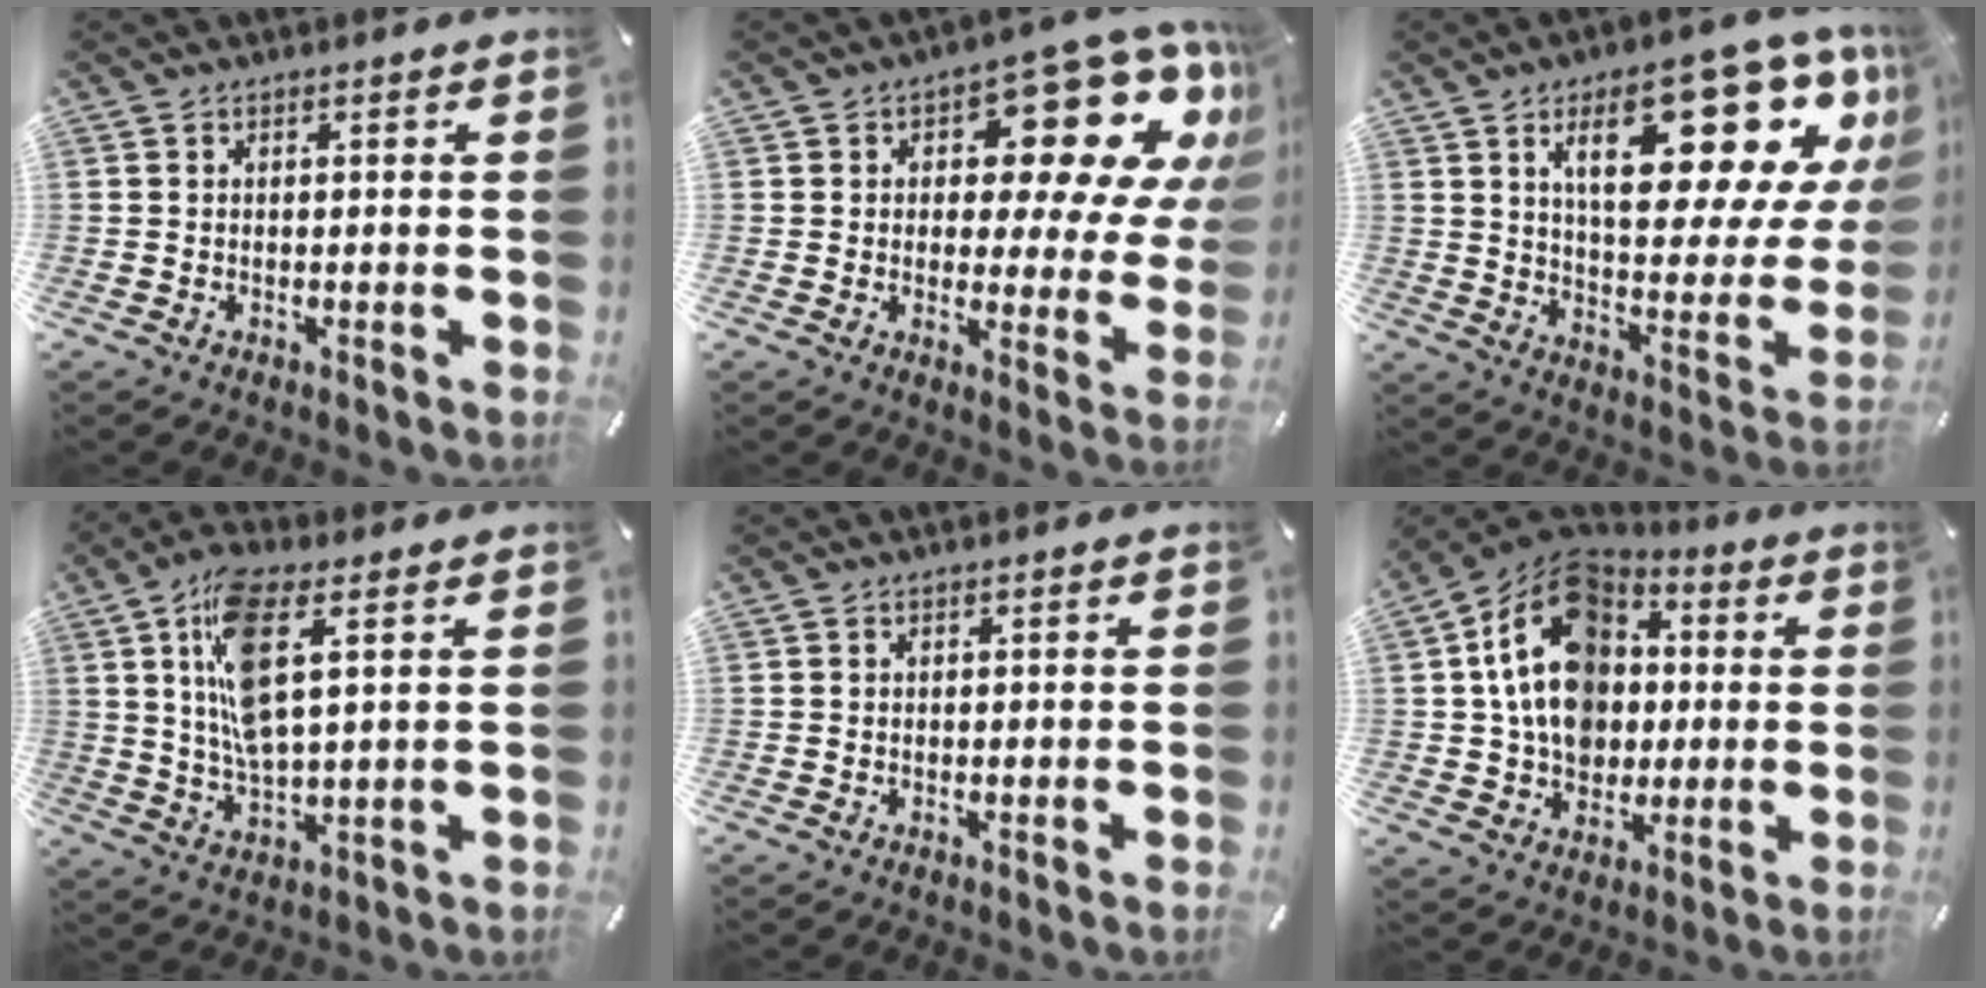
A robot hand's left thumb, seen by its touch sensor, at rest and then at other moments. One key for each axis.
{"total": 16.7, "fx": 9.1, "fy": 8.3, "fz": 11.4, "tx": -0.137, "ty": -0.073, "tz": 0.147}
{"total": 23.4, "fx": 13.2, "fy": 9.3, "fz": 17.0, "tx": -0.225, "ty": -0.091, "tz": 0.209}
{"total": 13.1, "fx": 4.0, "fy": 5.0, "fz": 11.4, "tx": -0.238, "ty": -0.006, "tz": 0.068}
{"total": 0.0}
{"total": 18.1, "fx": 1.6, "fy": 15.0, "fz": 10.0, "tx": -0.173, "ty": 0.002, "tz": 0.029}